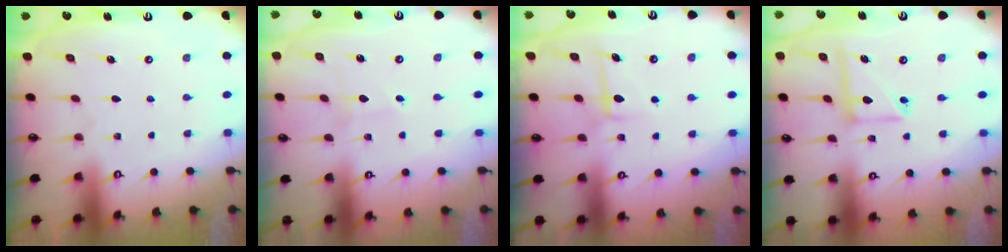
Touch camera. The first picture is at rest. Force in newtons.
{"total": 0.6, "press": 0.6, "slide": 0.0}
{"total": 6.4, "press": 6.4, "slide": 0.1}
{"total": 9.0, "press": 9.0, "slide": 0.7}